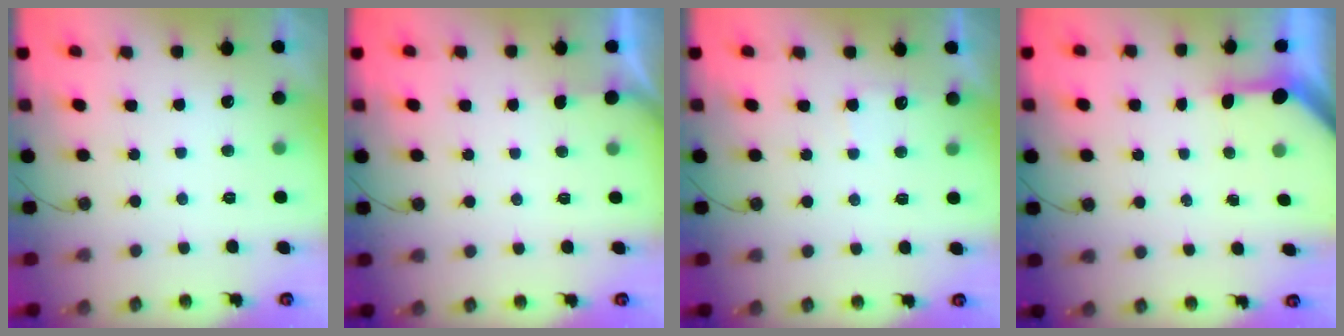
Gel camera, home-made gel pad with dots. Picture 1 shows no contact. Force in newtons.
{"total": 1.3, "press": 1.2, "slide": 0.2}
{"total": 4.3, "press": 4.2, "slide": 0.8}
{"total": 3.2, "press": 3.2, "slide": 0.3}